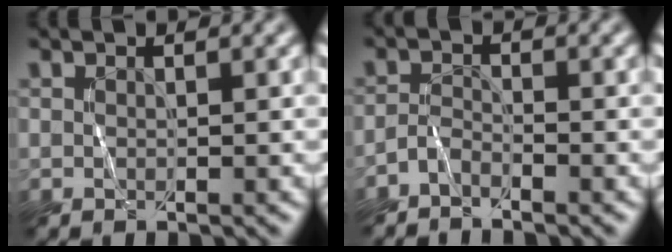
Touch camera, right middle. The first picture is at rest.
{"total": 1.4, "force": [-1.4, 0.2, 0.0], "torque": [0.000, 0.004, -0.030]}